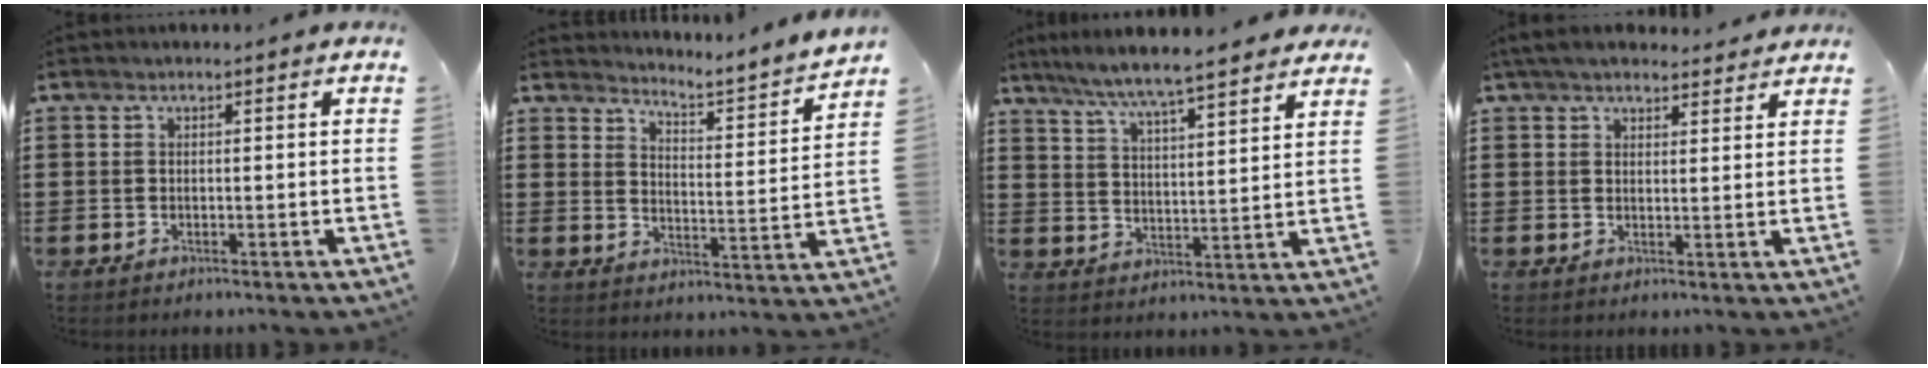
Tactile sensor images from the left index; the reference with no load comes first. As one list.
[{"total": 2.6, "force": [2.5, -0.8, 0.2], "torque": [-0.018, -0.040, 0.027]}, {"total": 6.2, "force": [5.8, -0.4, 2.3], "torque": [-0.070, -0.036, 0.096]}, {"total": 4.3, "force": [3.9, 1.2, 1.3], "torque": [-0.037, -0.003, 0.074]}]